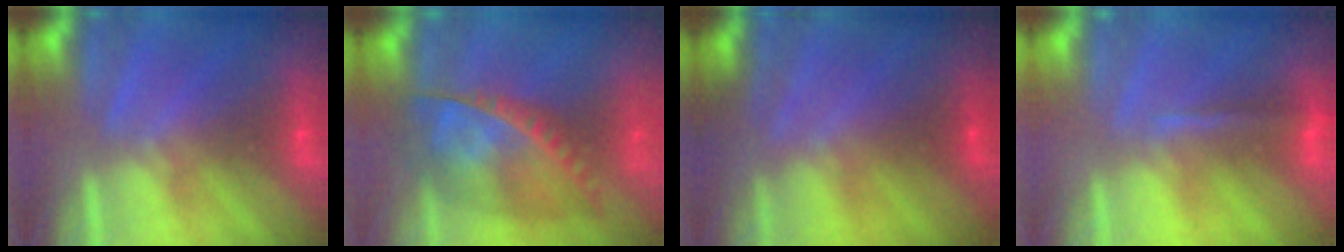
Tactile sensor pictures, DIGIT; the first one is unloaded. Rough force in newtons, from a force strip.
{"total": 9.0}
{"total": 4.5}
{"total": 1.3}